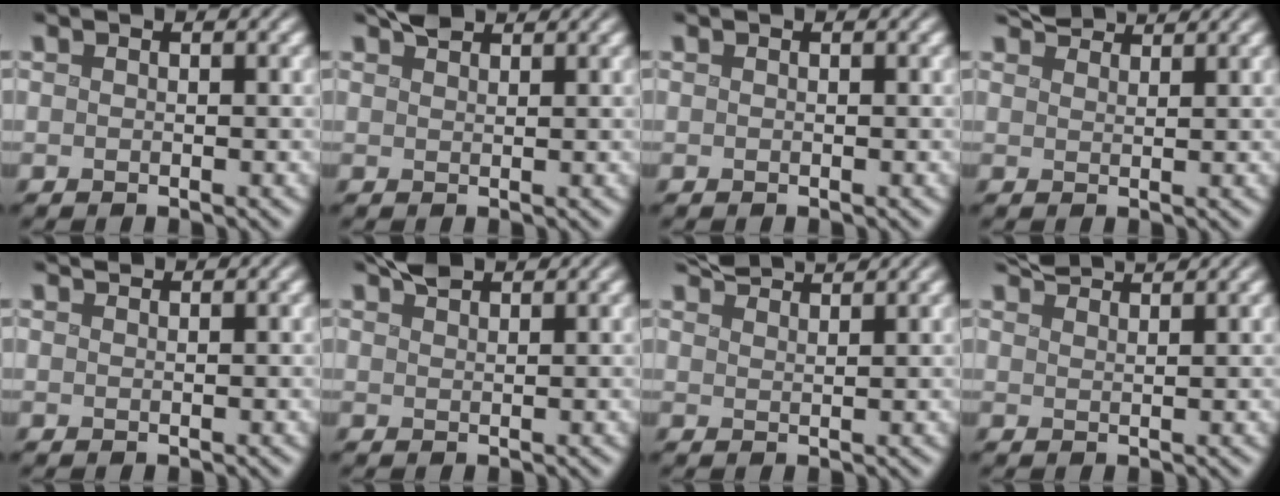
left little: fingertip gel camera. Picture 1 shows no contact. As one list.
[{"total": 1.9, "force": [1.8, 0.5, 0.6], "torque": [-0.009, 0.009, 0.034]}, {"total": 0.0}, {"total": 3.0, "force": [2.9, 0.5, 0.7], "torque": [-0.011, 0.007, 0.050]}, {"total": 1.1, "force": [1.1, 0.1, 0.2], "torque": [-0.007, 0.000, 0.016]}, {"total": 2.1, "force": [2.0, 0.4, 0.7], "torque": [-0.010, 0.009, 0.038]}, {"total": 3.6, "force": [3.5, 0.4, 1.0], "torque": [-0.009, 0.010, 0.059]}, {"total": 3.3, "force": [3.1, 0.3, 0.9], "torque": [-0.006, 0.010, 0.053]}]